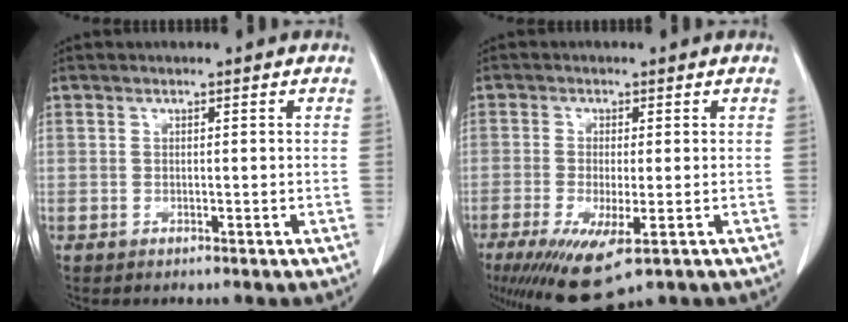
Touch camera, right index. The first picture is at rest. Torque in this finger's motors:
{"motor_torque": [1.46, -0.68, 0.71, 0.20]}